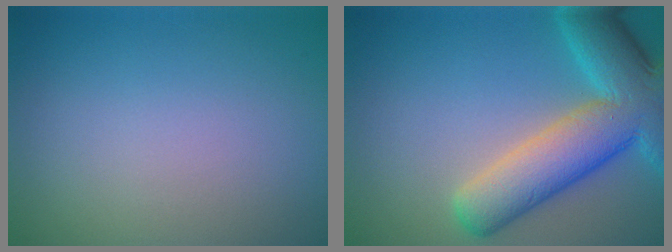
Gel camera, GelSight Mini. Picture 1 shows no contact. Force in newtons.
{"total": 9.9, "press": 9.9, "slide": 0.4}